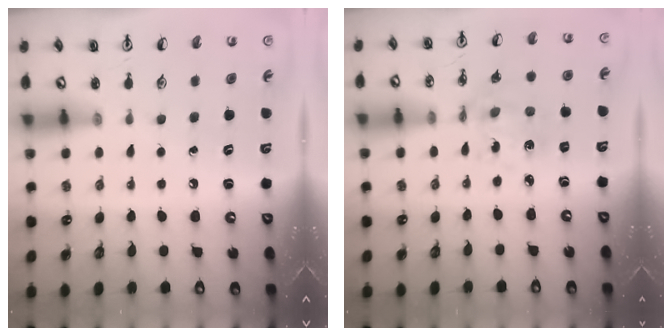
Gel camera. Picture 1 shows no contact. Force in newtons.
{"total": 2.4, "press": 2.4, "slide": 0.5}